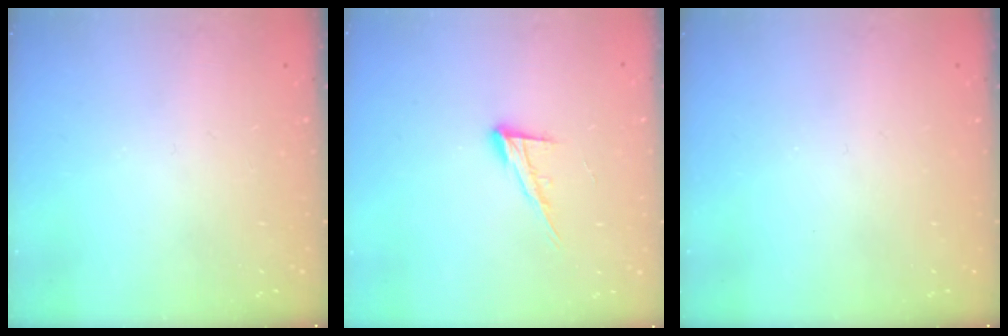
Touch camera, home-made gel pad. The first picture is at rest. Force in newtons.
{"total": 10.6, "press": 10.5, "slide": 1.6}
{"total": 0.0}